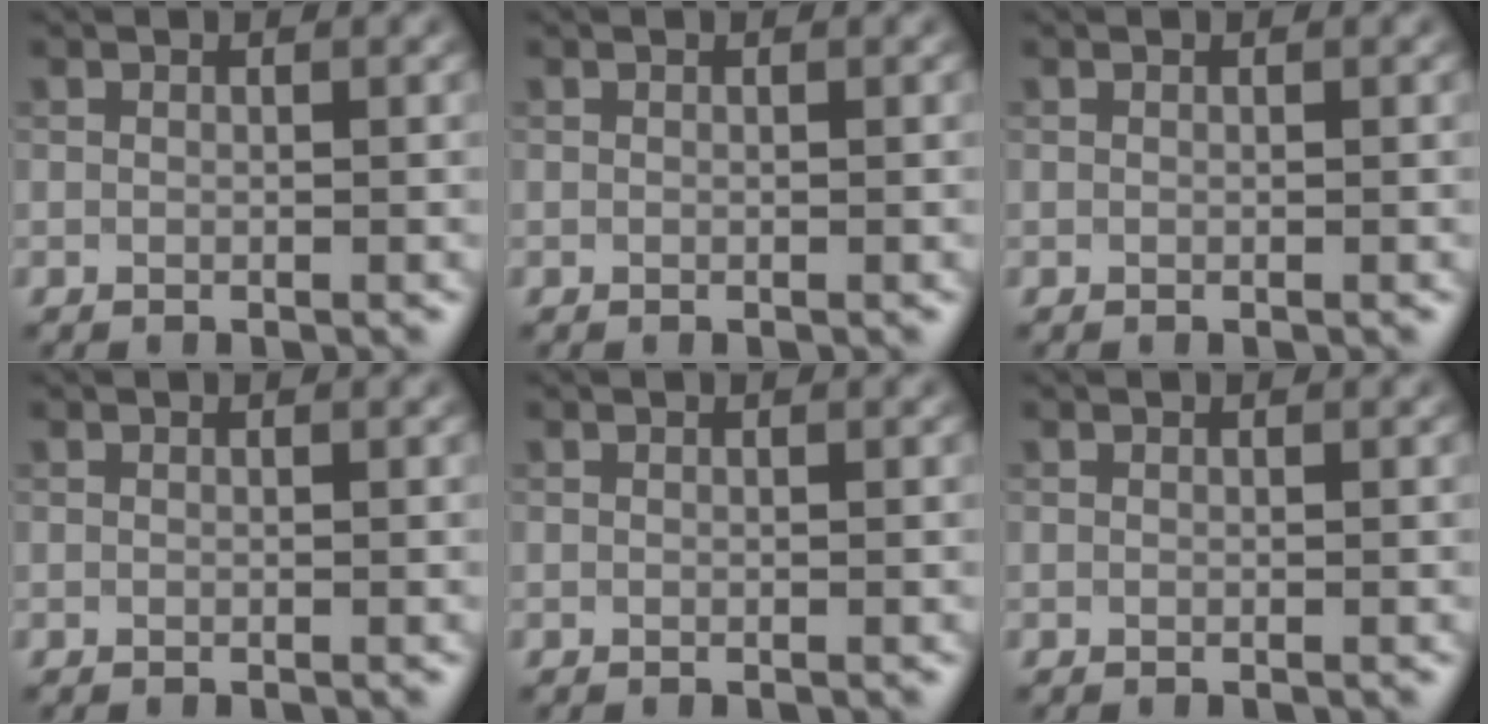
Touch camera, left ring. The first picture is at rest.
{"total": 0.0}
{"total": 0.0}
{"total": 0.0}
{"total": 0.0}
{"total": 0.0}